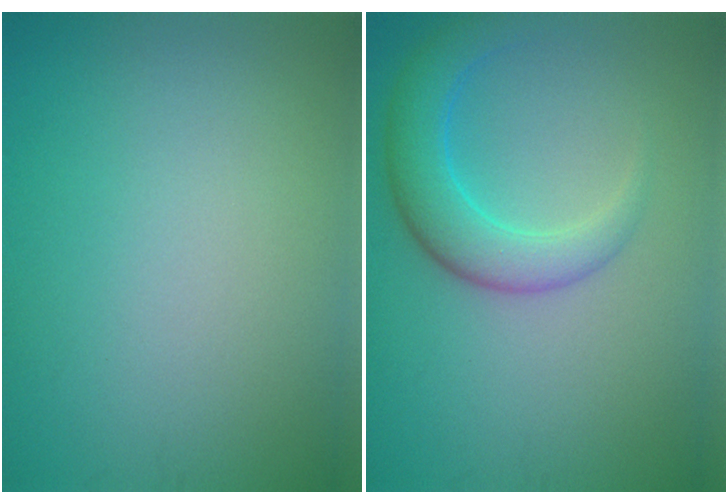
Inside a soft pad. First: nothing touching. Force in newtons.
{"total": 4.5, "press": 4.5, "slide": 0.3}